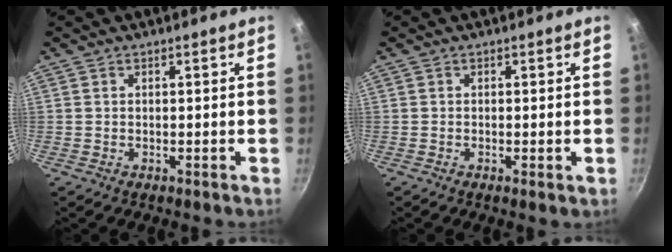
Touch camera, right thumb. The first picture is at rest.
{"total": 0.9, "force": [-0.2, 0.1, 0.9], "torque": [-0.016, -0.002, -0.005]}